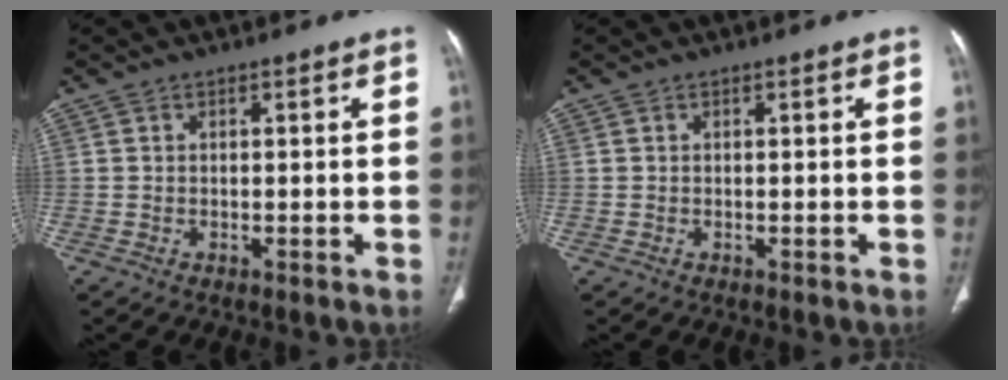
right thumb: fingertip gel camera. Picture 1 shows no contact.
{"total": 0.0}